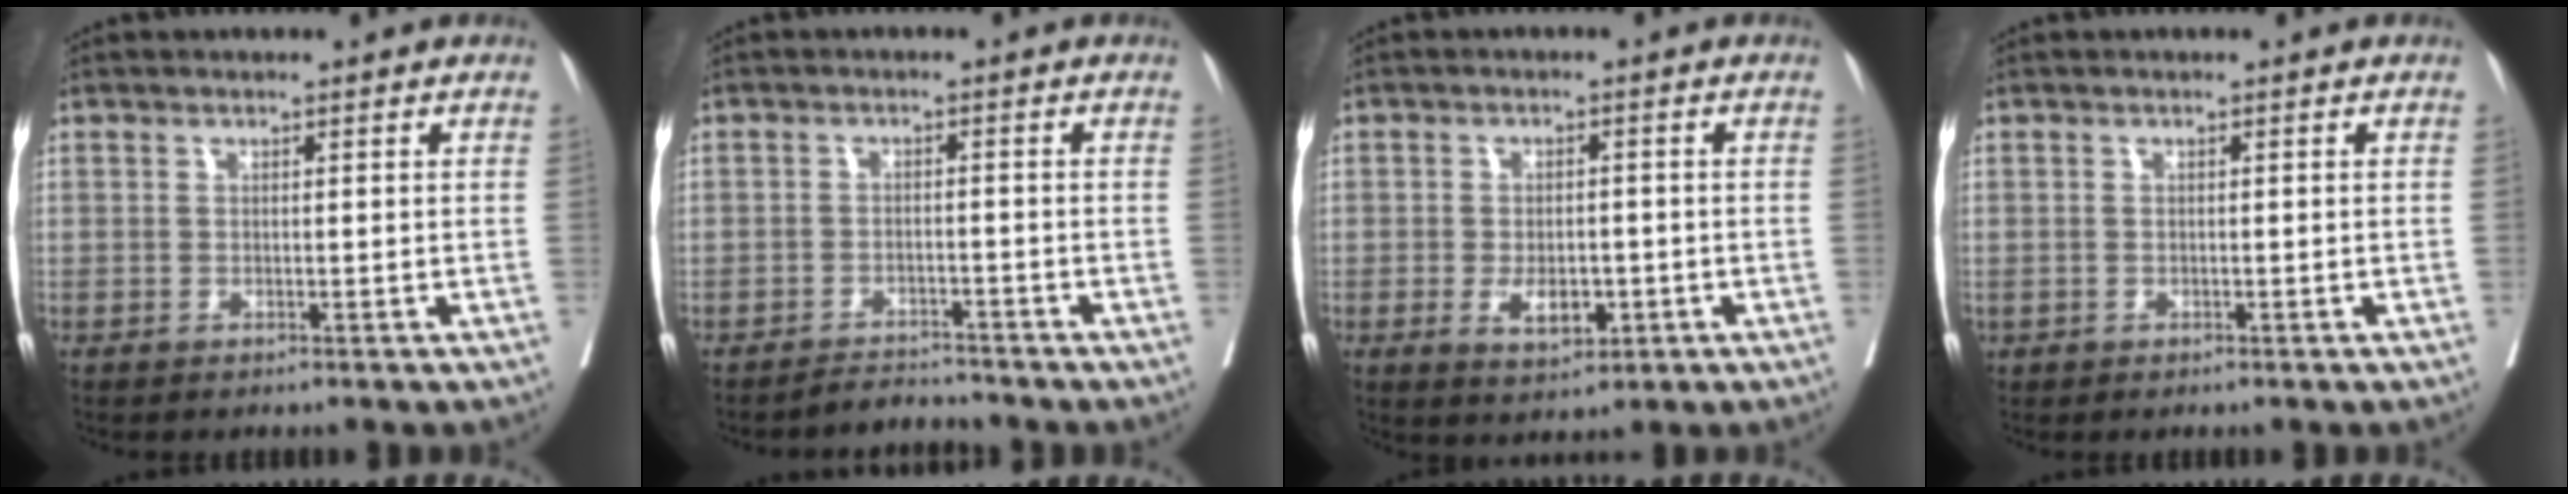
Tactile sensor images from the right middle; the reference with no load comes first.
{"total": 2.5, "force": [-2.4, 0.5, -0.8], "torque": [0.017, -0.005, -0.038]}
{"total": 5.3, "force": [-1.6, 3.2, 3.9], "torque": [-0.056, -0.001, -0.015]}
{"total": 0.0}